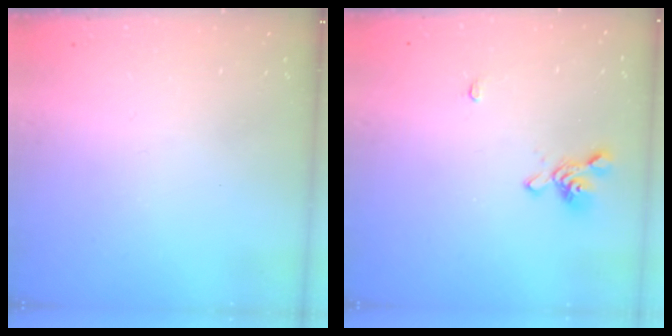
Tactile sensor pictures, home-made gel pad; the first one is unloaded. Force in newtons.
{"total": 1.5, "press": 1.1, "slide": 1.0}